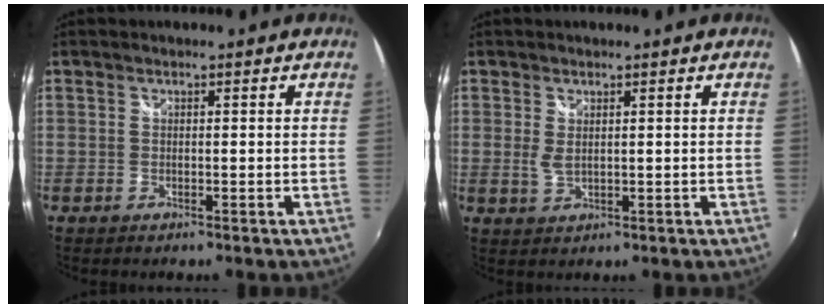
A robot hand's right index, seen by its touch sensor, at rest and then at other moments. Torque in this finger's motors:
{"motor_torque": [0.49, 0.32, 0.06, 0.04]}